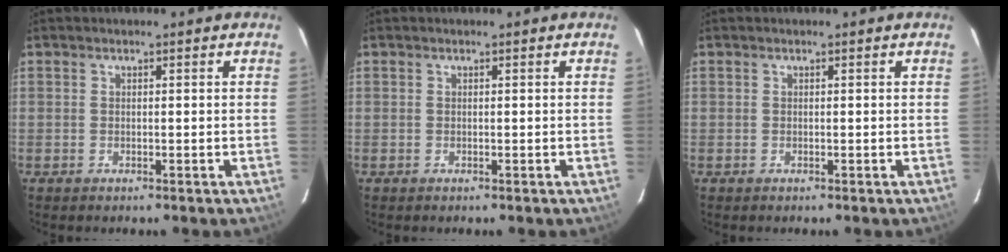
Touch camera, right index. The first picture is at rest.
{"total": 0.0}
{"total": 0.0}